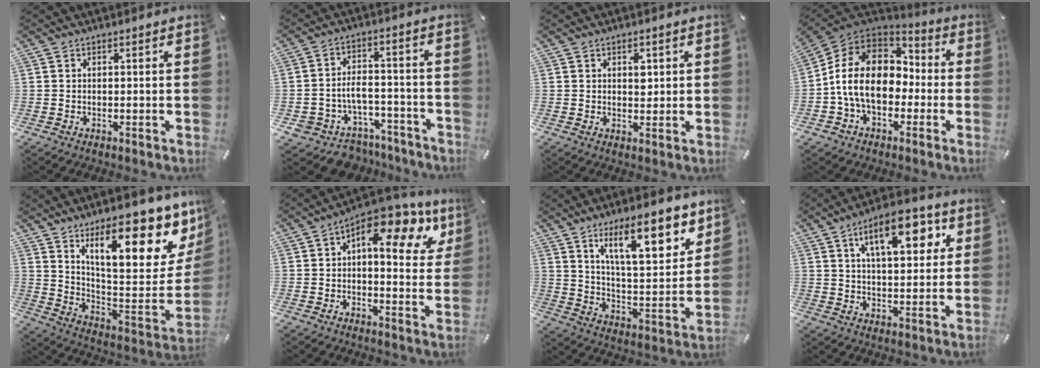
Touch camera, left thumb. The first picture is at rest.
{"total": 7.8, "force": [-3.8, 6.2, 2.5], "torque": [-0.048, 0.020, -0.062]}
{"total": 2.7, "force": [0.9, 1.9, 1.7], "torque": [-0.005, -0.008, 0.007]}
{"total": 14.7, "force": [-2.4, 10.9, 9.5], "torque": [-0.206, 0.030, -0.042]}
{"total": 24.2, "force": [15.0, 8.0, 17.2], "torque": [-0.232, -0.117, 0.245]}
{"total": 13.0, "force": [6.5, 5.4, 9.9], "torque": [-0.139, -0.045, 0.104]}
{"total": 18.6, "force": [11.4, 6.8, 13.1], "torque": [-0.197, -0.056, 0.183]}
{"total": 14.7, "force": [6.7, 6.8, 11.1], "torque": [-0.163, -0.012, 0.108]}